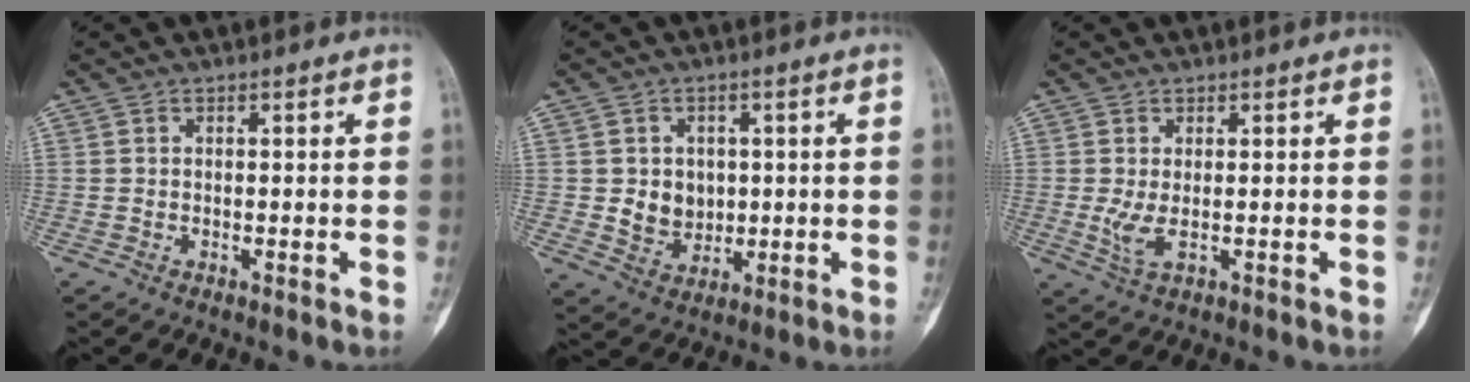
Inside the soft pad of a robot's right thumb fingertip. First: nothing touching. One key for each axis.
{"total": 6.2, "fx": 0.4, "fy": 5.3, "fz": 3.2, "tx": -0.023, "ty": -0.004, "tz": 0.017}
{"total": 3.2, "fx": -0.1, "fy": 1.1, "fz": 3.1, "tx": -0.079, "ty": -0.010, "tz": 0.005}